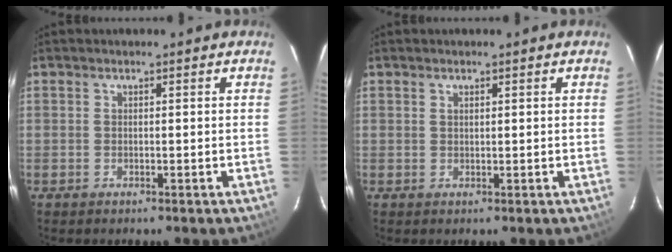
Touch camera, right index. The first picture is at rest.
{"total": 0.6, "force": [0.4, 0.2, 0.3], "torque": [-0.006, 0.001, 0.007]}